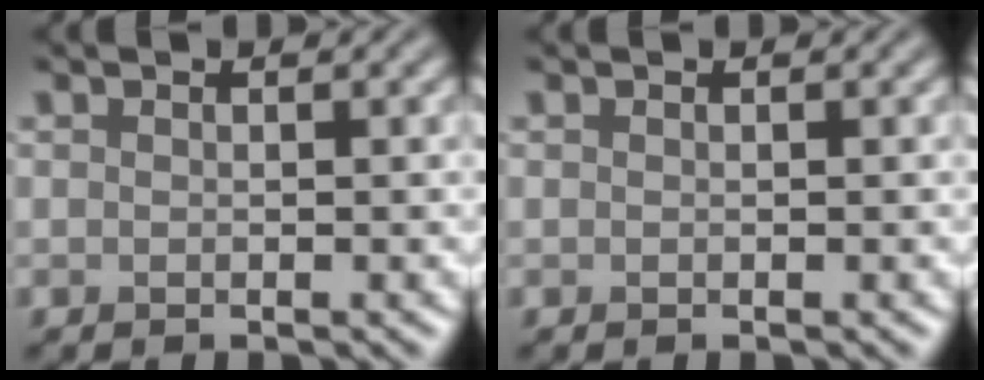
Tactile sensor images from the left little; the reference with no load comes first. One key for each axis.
{"total": 0.0}